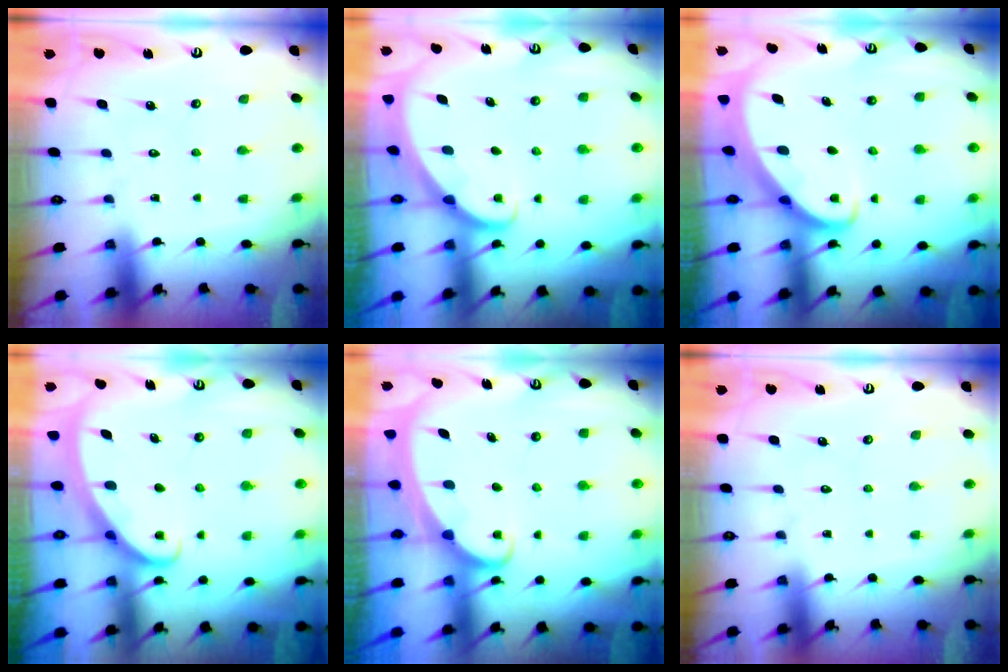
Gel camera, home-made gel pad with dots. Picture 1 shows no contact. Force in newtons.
{"total": 1.9, "press": 1.9, "slide": 0.2}
{"total": 3.6, "press": 3.6, "slide": 0.4}
{"total": 2.3, "press": 2.3, "slide": 0.3}
{"total": 2.2, "press": 2.2, "slide": 0.2}
{"total": 0.0}